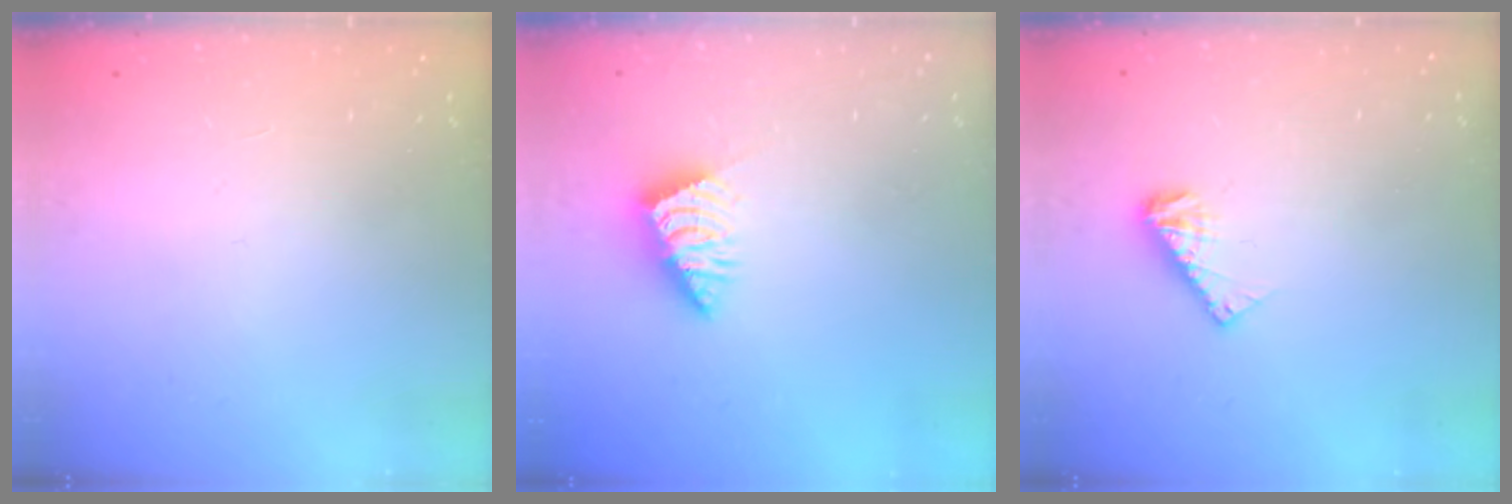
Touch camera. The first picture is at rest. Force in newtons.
{"total": 3.0, "press": 3.0, "slide": 0.6}
{"total": 5.4, "press": 5.4, "slide": 0.5}